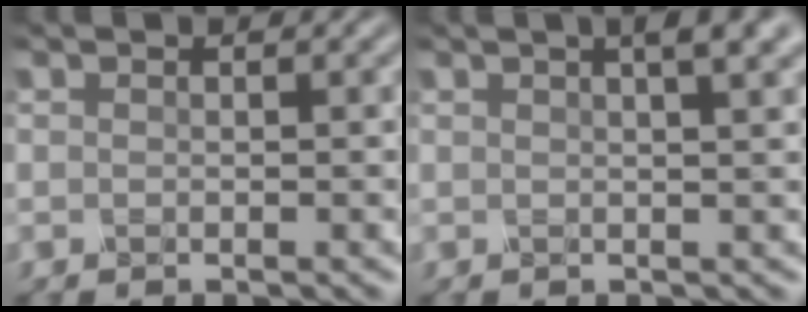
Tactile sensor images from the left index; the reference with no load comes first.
{"total": 4.8, "force": [2.6, 1.8, 3.7], "torque": [-0.027, 0.022, 0.006]}